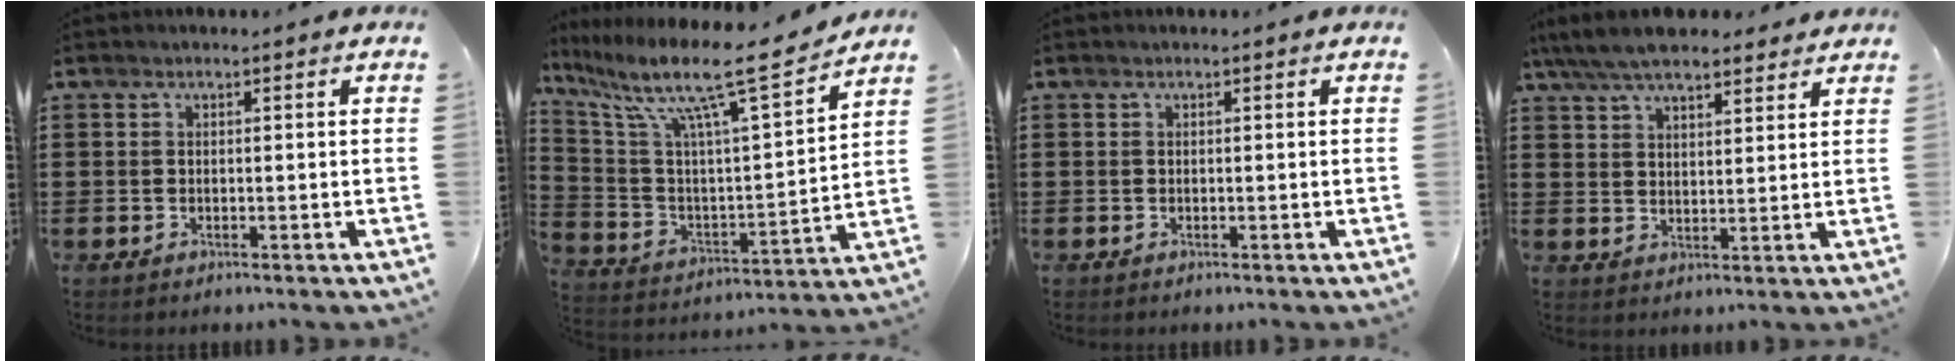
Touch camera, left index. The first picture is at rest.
{"total": 13.2, "force": [9.8, 1.3, 8.7], "torque": [-0.186, -0.064, 0.152]}
{"total": 0.0}
{"total": 7.1, "force": [6.1, 2.2, 2.7], "torque": [-0.073, -0.008, 0.114]}